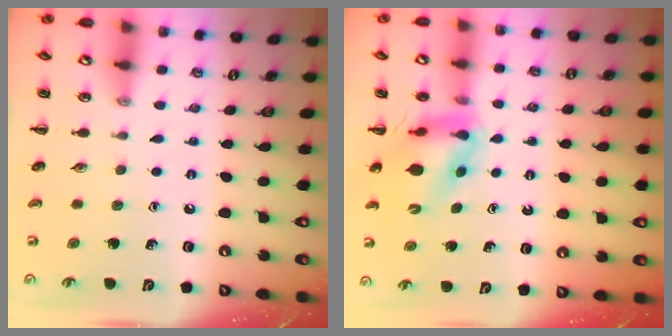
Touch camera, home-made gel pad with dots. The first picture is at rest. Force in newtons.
{"total": 10.0, "press": 9.6, "slide": 2.9}